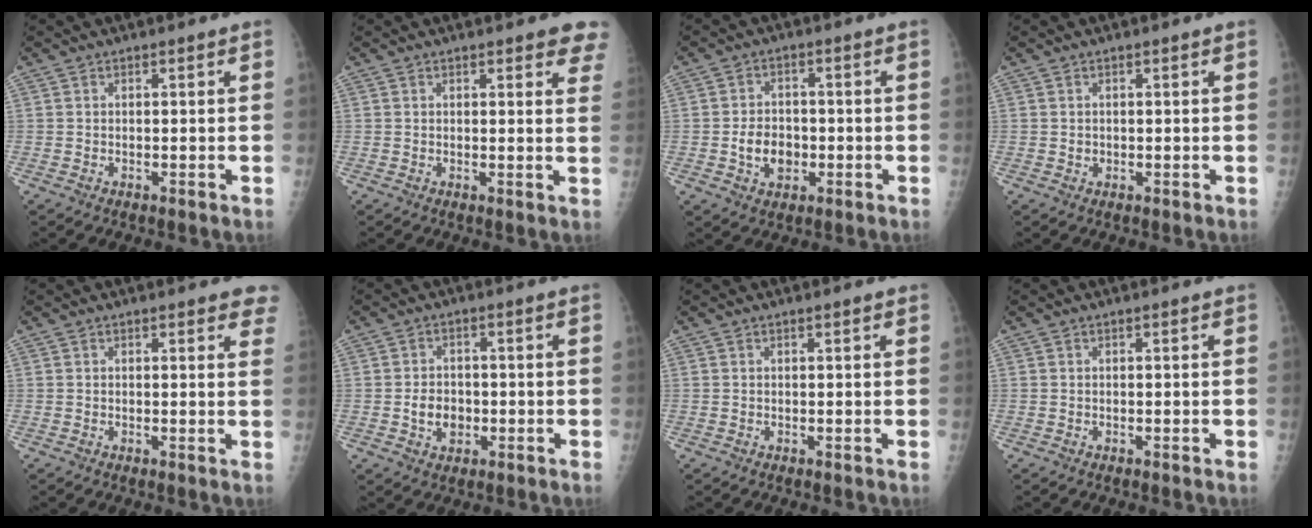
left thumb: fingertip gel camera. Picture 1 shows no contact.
{"total": 5.7, "force": [4.4, 1.8, 3.2], "torque": [-0.005, -0.016, 0.036]}
{"total": 6.1, "force": [-1.4, 4.8, 3.6], "torque": [-0.036, 0.009, -0.022]}
{"total": 0.7, "force": [0.0, 0.7, 0.1], "torque": [0.005, 0.002, 0.002]}
{"total": 3.9, "force": [3.2, 1.3, 1.9], "torque": [0.005, -0.009, 0.023]}
{"total": 4.7, "force": [-1.0, 3.8, 2.6], "torque": [-0.023, 0.007, -0.015]}
{"total": 0.5, "force": [0.4, 0.1, 0.4], "torque": [-0.006, -0.001, 0.004]}
{"total": 0.0}